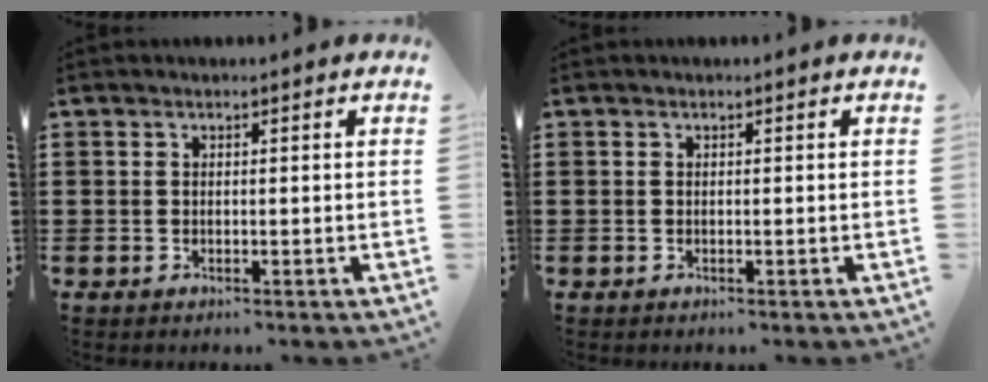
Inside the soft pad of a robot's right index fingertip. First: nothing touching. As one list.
[{"total": 0.0}]